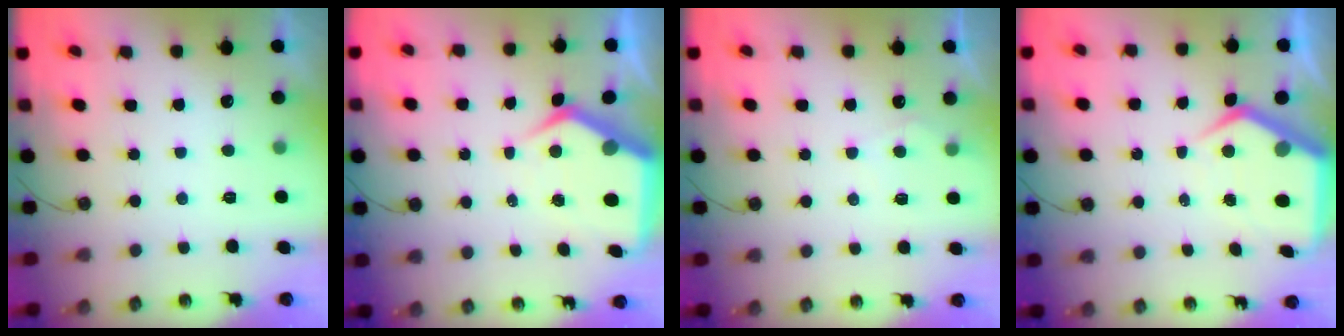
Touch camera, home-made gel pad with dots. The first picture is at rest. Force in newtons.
{"total": 9.4, "press": 9.3, "slide": 1.1}
{"total": 4.3, "press": 4.3, "slide": 0.5}
{"total": 8.1, "press": 8.1, "slide": 0.7}